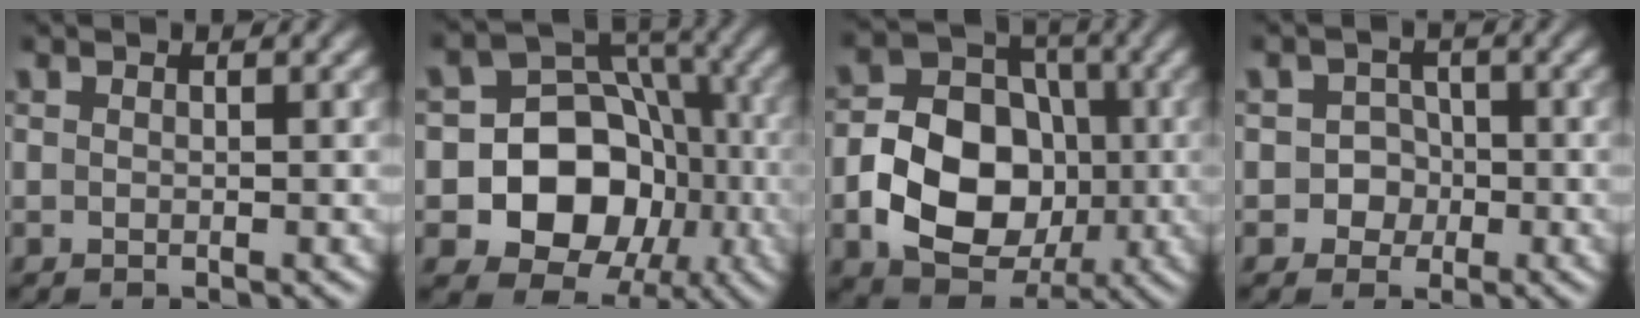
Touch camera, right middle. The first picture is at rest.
{"total": 12.5, "force": [-3.2, 10.6, 5.9], "torque": [-0.084, 0.004, -0.087]}
{"total": 10.4, "force": [-2.3, 7.9, 6.4], "torque": [-0.105, -0.002, -0.050]}
{"total": 2.6, "force": [-0.7, 2.5, 0.5], "torque": [0.021, 0.004, -0.022]}